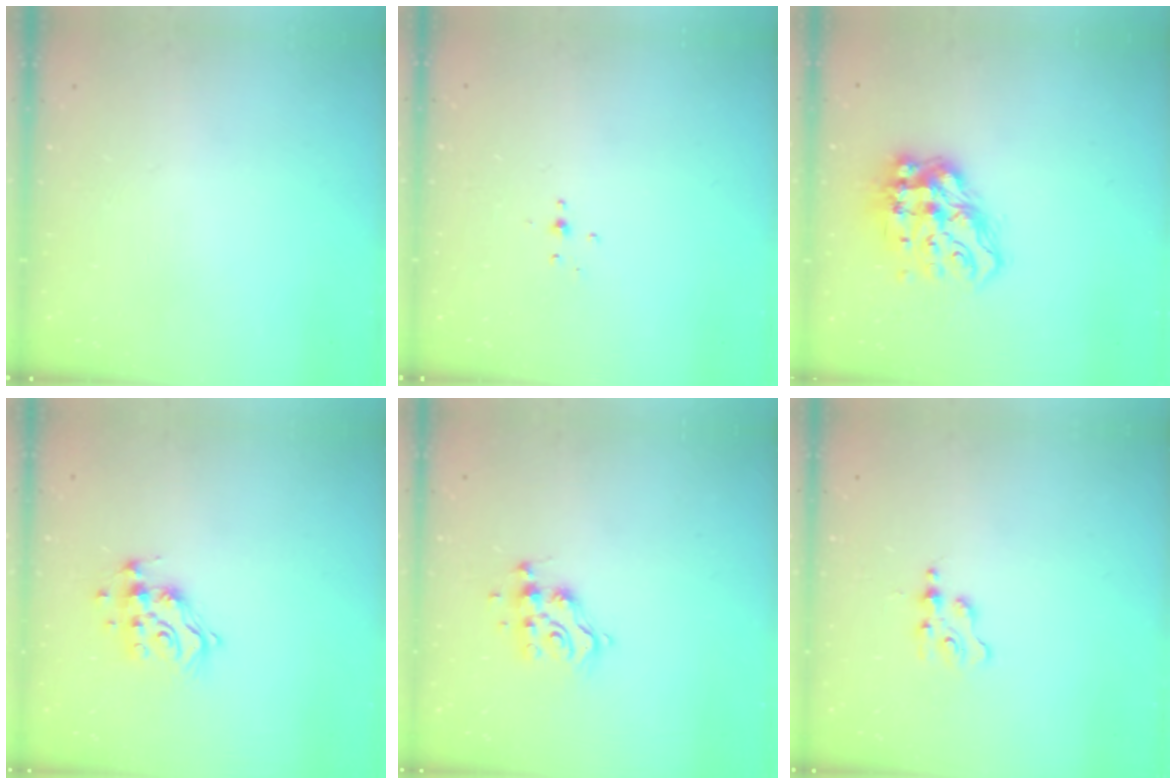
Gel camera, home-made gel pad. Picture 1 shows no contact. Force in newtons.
{"total": 2.1, "press": 1.9, "slide": 0.8}
{"total": 14.9, "press": 14.8, "slide": 1.7}
{"total": 11.7, "press": 11.7, "slide": 0.9}
{"total": 10.5, "press": 10.5, "slide": 0.9}
{"total": 1.3, "press": 1.3, "slide": 0.2}